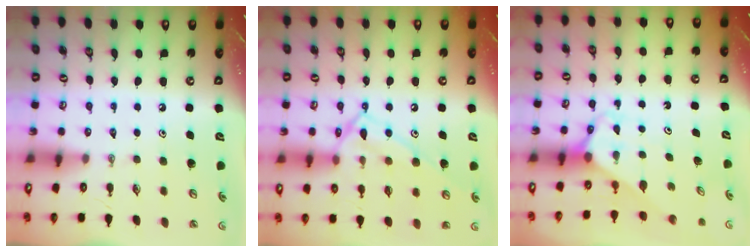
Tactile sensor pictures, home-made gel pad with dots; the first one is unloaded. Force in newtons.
{"total": 15.1, "press": 15.0, "slide": 1.0}
{"total": 2.9, "press": 2.9, "slide": 0.2}